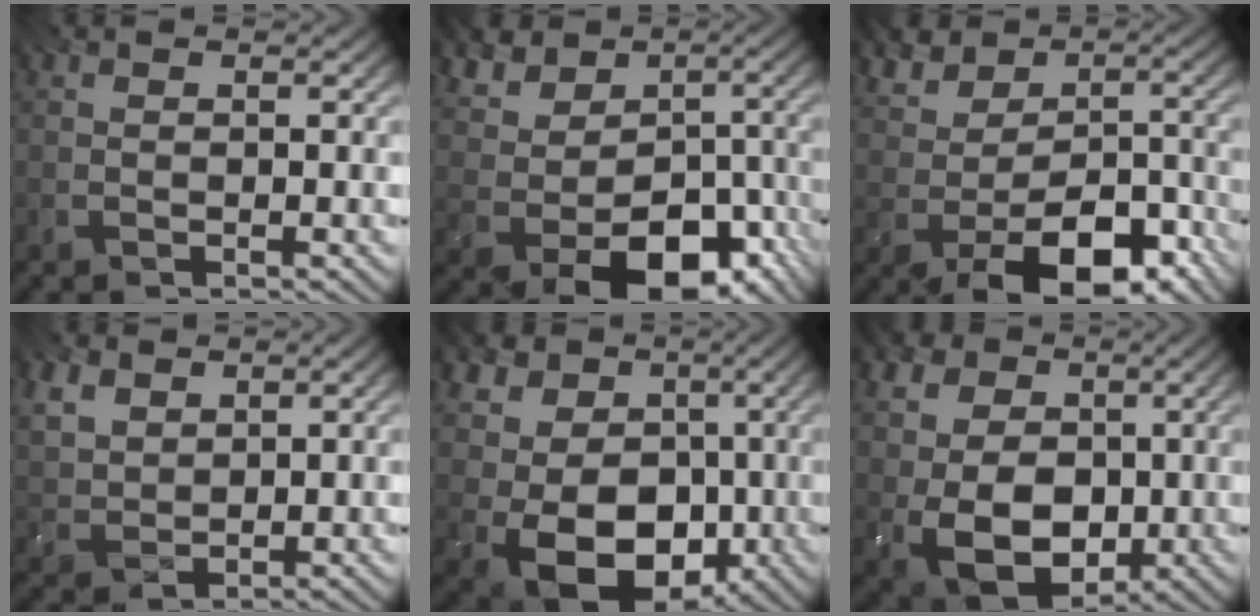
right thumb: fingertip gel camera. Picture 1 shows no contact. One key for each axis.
{"total": 12.3, "fx": -1.7, "fy": 9.2, "fz": 8.0, "tx": -0.143, "ty": -0.020, "tz": -0.005}
{"total": 10.7, "fx": -4.0, "fy": 6.6, "fz": 7.4, "tx": -0.105, "ty": -0.004, "tz": -0.072}
{"total": 4.9, "fx": 2.6, "fy": 3.2, "fz": 2.5, "tx": -0.083, "ty": -0.002, "tz": 0.056}
{"total": 15.1, "fx": -2.2, "fy": 12.0, "fz": 8.9, "tx": -0.190, "ty": -0.022, "tz": -0.033}
{"total": 14.5, "fx": 0.2, "fy": 11.3, "fz": 9.1, "tx": -0.219, "ty": 0.000, "tz": -0.003}